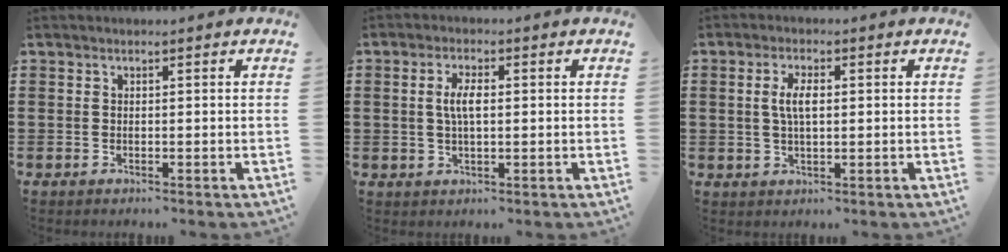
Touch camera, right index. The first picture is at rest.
{"total": 3.9, "force": [0.3, 1.4, 3.6], "torque": [-0.080, 0.002, -0.001]}
{"total": 4.0, "force": [0.3, 1.5, 3.7], "torque": [-0.081, 0.003, 0.001]}